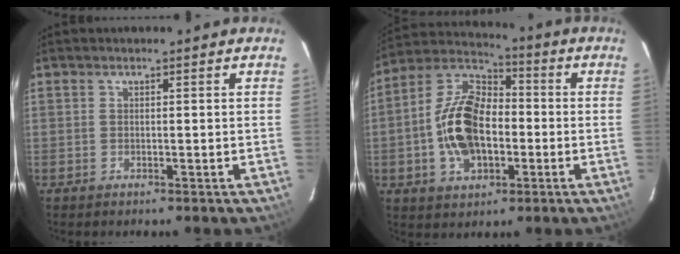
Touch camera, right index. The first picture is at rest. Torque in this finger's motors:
{"motor_torque": [1.47, -0.67, 0.79, 0.14]}